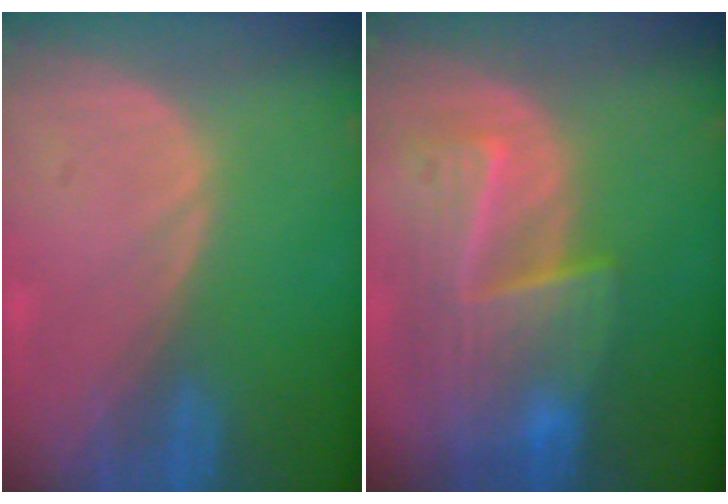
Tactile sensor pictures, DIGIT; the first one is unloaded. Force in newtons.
{"total": 9.5, "press": 8.4, "slide": 4.4}